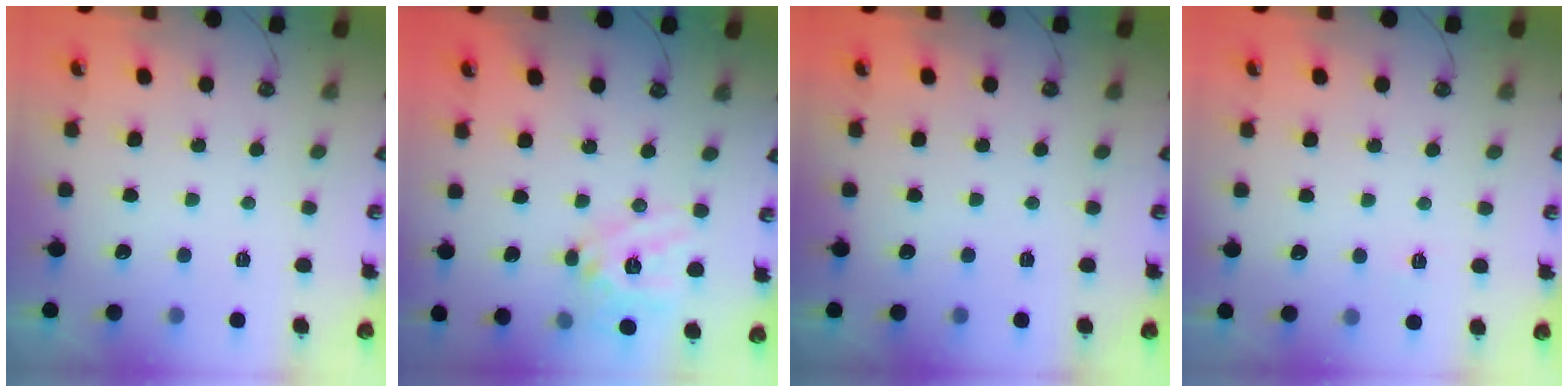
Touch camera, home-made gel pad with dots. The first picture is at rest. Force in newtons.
{"total": 14.3, "press": 14.2, "slide": 1.9}
{"total": 0.0}
{"total": 4.0, "press": 4.0, "slide": 0.4}